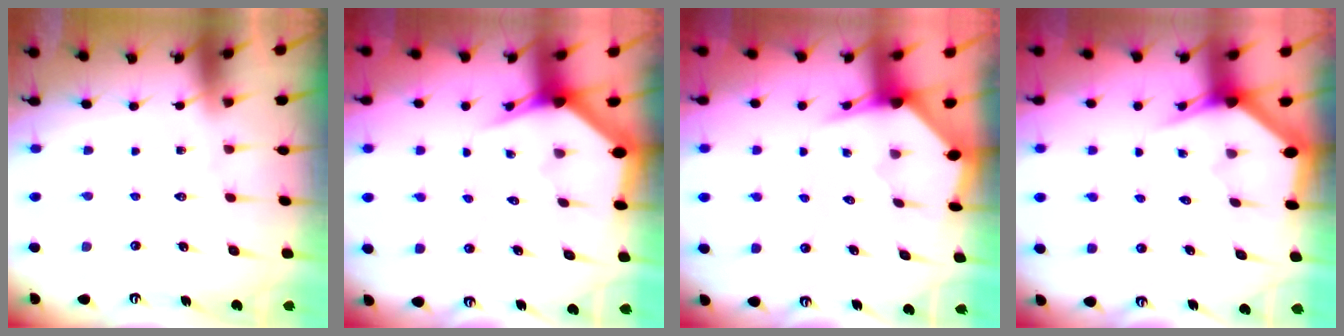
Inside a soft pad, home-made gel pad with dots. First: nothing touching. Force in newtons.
{"total": 3.1, "press": 3.1, "slide": 0.1}
{"total": 3.3, "press": 3.3, "slide": 0.3}
{"total": 3.0, "press": 3.0, "slide": 0.0}